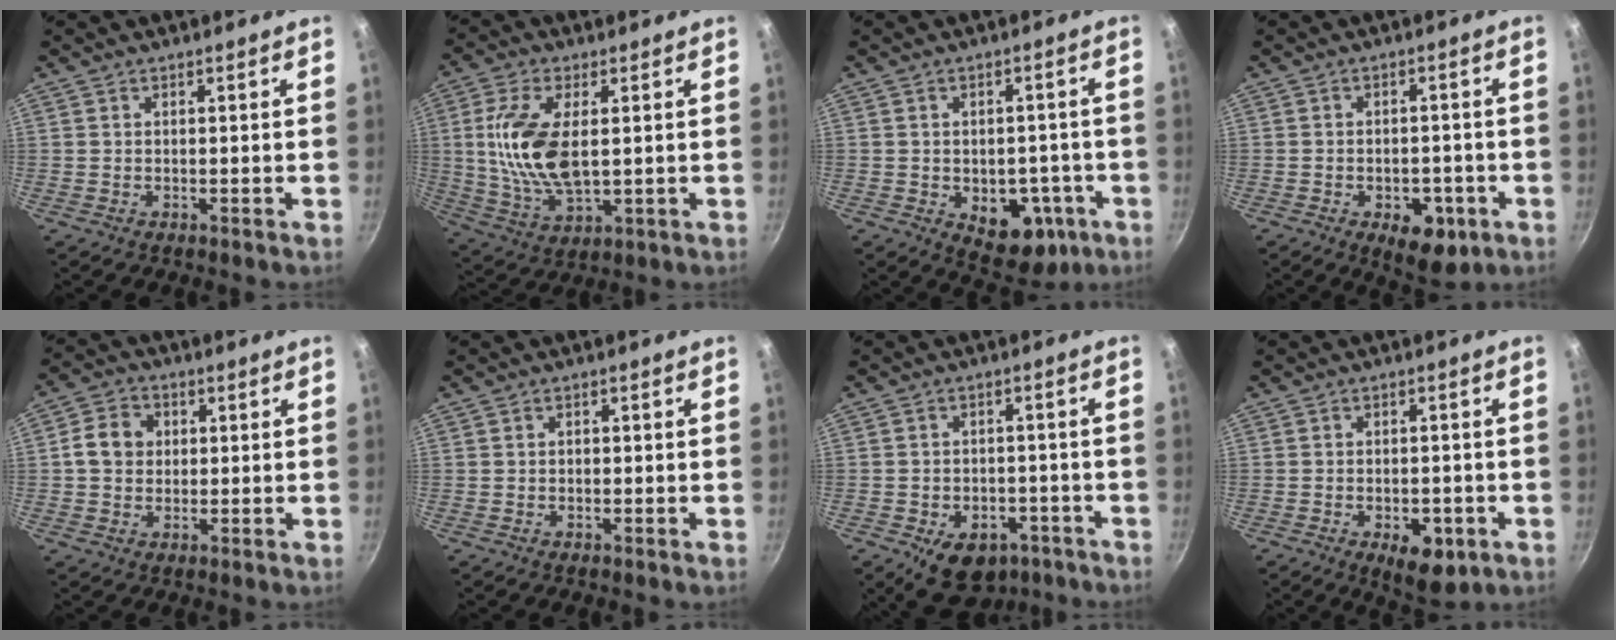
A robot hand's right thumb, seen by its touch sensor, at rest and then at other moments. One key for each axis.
{"total": 14.2, "fx": 1.5, "fy": 6.9, "fz": 12.4, "tx": -0.256, "ty": -0.011, "tz": 0.038}
{"total": 10.9, "fx": -4.0, "fy": 6.8, "fz": 7.5, "tx": -0.068, "ty": 0.020, "tz": -0.041}
{"total": 8.5, "fx": -3.7, "fy": 4.6, "fz": 6.2, "tx": -0.066, "ty": 0.011, "tz": -0.044}
{"total": 7.1, "fx": 0.7, "fy": 5.9, "fz": 3.8, "tx": -0.056, "ty": 0.012, "tz": 0.007}
{"total": 0.7, "fx": -0.1, "fy": 0.6, "fz": 0.3, "tx": 0.002, "ty": 0.003, "tz": -0.005}
{"total": 11.2, "fx": -6.0, "fy": 7.4, "fz": 5.9, "tx": -0.070, "ty": 0.025, "tz": -0.080}
{"total": 8.0, "fx": -3.3, "fy": 4.0, "fz": 6.1, "tx": -0.073, "ty": 0.005, "tz": -0.039}